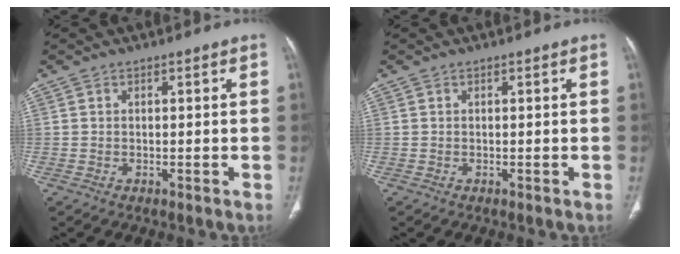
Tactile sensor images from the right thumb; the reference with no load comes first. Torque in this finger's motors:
{"motor_torque": [0.64, 0.28, 0.08, -0.07, 0.00]}